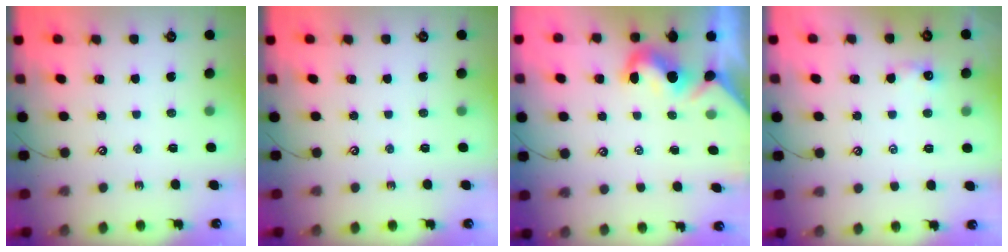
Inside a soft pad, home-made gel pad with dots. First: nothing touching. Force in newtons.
{"total": 0.0}
{"total": 2.1, "press": 2.0, "slide": 0.5}
{"total": 1.2, "press": 1.2, "slide": 0.3}